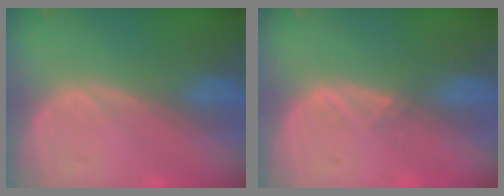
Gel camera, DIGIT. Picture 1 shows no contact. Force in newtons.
{"total": 1.0, "press": 0.9, "slide": 0.5}